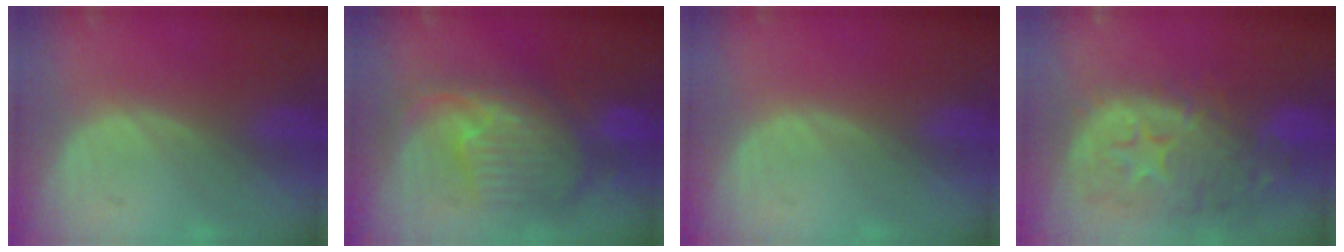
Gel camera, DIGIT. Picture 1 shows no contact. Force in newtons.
{"total": 10.5, "press": 9.4, "slide": 4.6}
{"total": 0.0}
{"total": 13.9, "press": 11.1, "slide": 8.3}